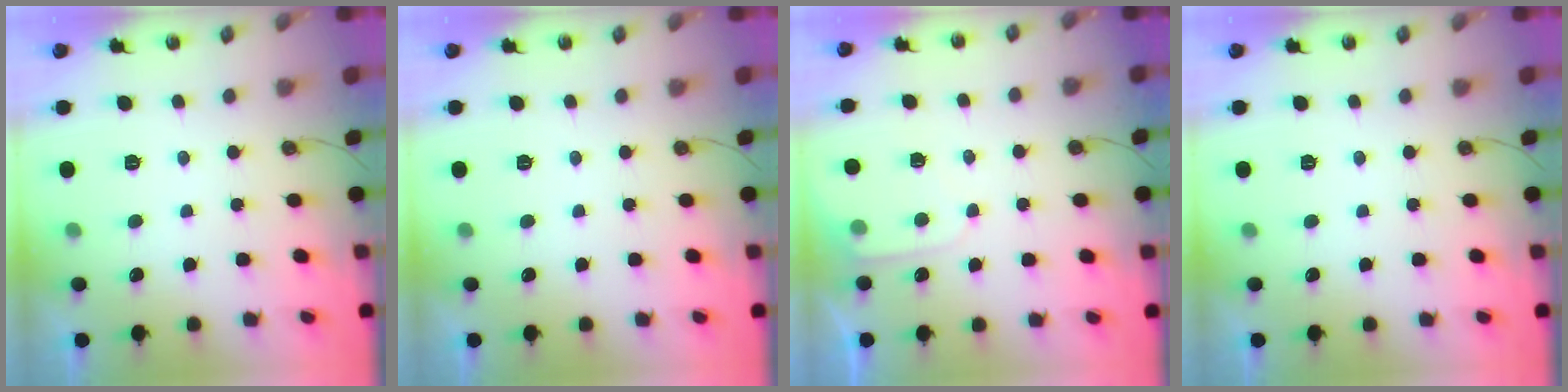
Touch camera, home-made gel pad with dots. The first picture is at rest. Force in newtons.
{"total": 0.0}
{"total": 5.8, "press": 5.8, "slide": 0.5}
{"total": 0.0}